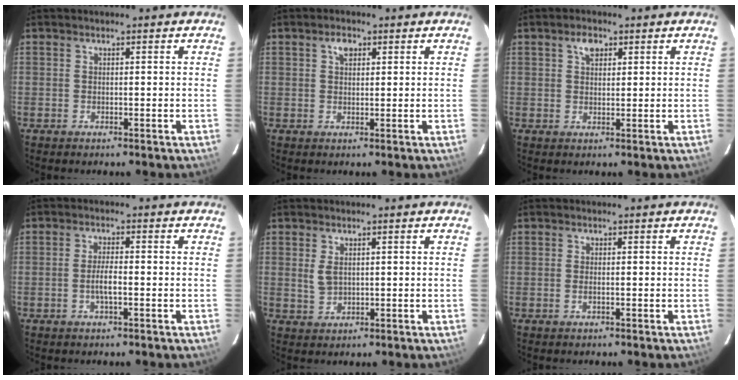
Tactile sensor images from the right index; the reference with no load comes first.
{"total": 2.3, "force": [1.0, 1.5, 1.5], "torque": [-0.024, 0.009, 0.018]}
{"total": 2.8, "force": [1.4, 1.8, 1.7], "torque": [-0.027, 0.010, 0.024]}
{"total": 3.0, "force": [-1.0, 0.5, 2.9], "torque": [-0.055, 0.001, -0.018]}
{"total": 2.7, "force": [0.6, 1.8, 2.0], "torque": [-0.039, 0.001, 0.016]}
{"total": 2.8, "force": [-0.8, -0.1, 2.6], "torque": [-0.057, -0.003, -0.018]}